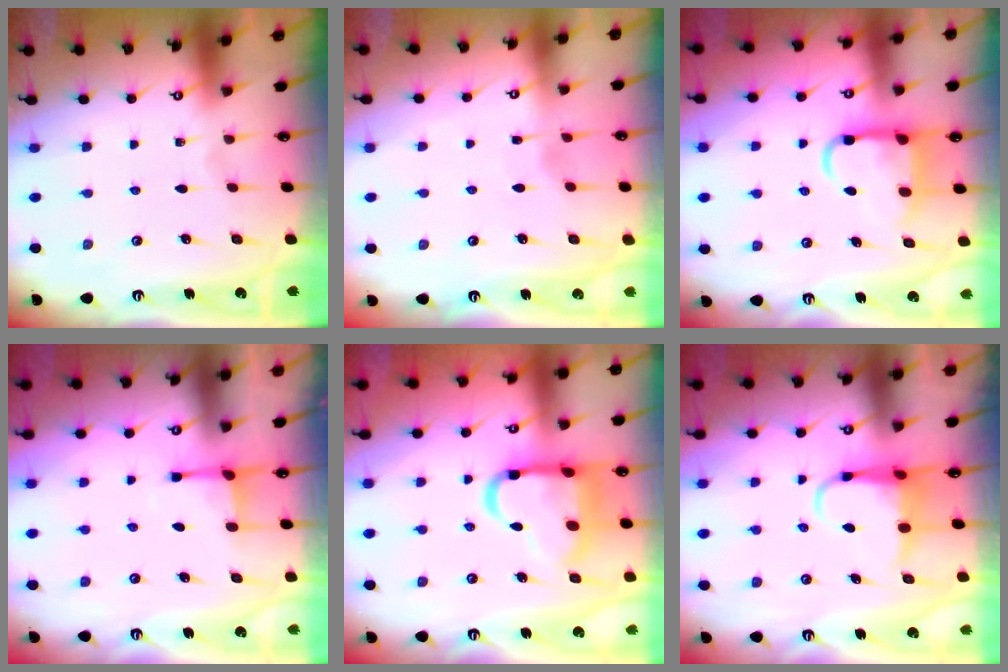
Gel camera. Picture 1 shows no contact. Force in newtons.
{"total": 2.6, "press": 2.5, "slide": 0.2}
{"total": 9.6, "press": 9.5, "slide": 1.3}
{"total": 2.2, "press": 2.1, "slide": 0.7}
{"total": 17.1, "press": 17.0, "slide": 2.0}
{"total": 6.1, "press": 6.0, "slide": 0.9}